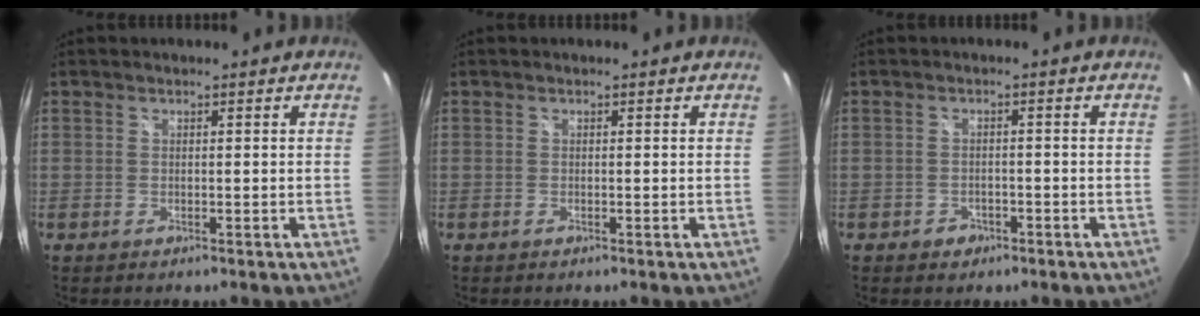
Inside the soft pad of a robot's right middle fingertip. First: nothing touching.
{"total": 0.0}
{"total": 2.4, "force": [-1.3, 1.9, 0.6], "torque": [-0.017, 0.001, -0.017]}